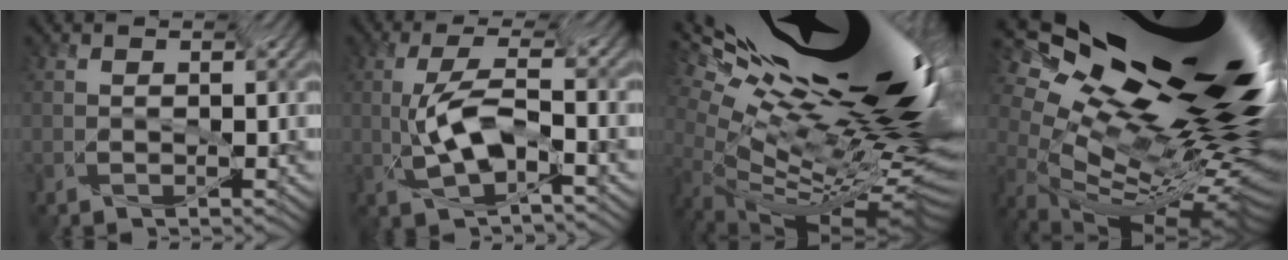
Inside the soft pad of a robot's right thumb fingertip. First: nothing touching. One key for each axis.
{"total": 4.7, "fx": -3.4, "fy": -0.2, "fz": 3.2, "tx": -0.076, "ty": 0.016, "tz": -0.057}
{"total": 15.3, "fx": 4.2, "fy": 2.3, "fz": 14.5, "tx": -0.215, "ty": 0.040, "tz": 0.079}
{"total": 15.2, "fx": 3.8, "fy": 4.5, "fz": 14.0, "tx": -0.221, "ty": 0.034, "tz": 0.067}